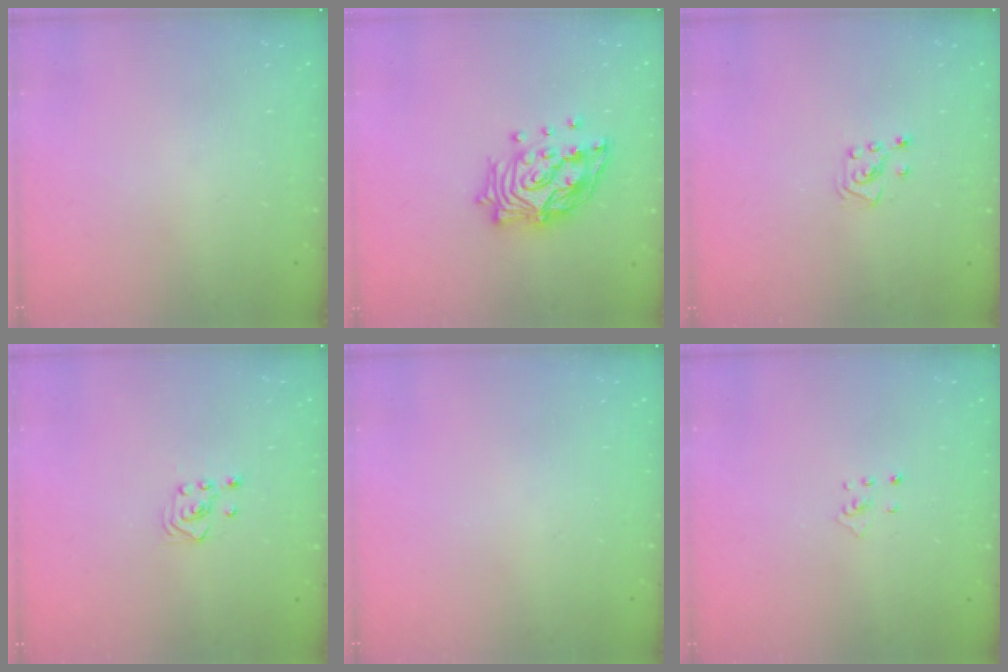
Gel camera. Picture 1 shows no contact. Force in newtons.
{"total": 15.2, "press": 15.1, "slide": 1.7}
{"total": 4.7, "press": 4.7, "slide": 0.5}
{"total": 3.0, "press": 2.6, "slide": 1.5}
{"total": 0.0}
{"total": 2.9, "press": 2.9, "slide": 0.3}